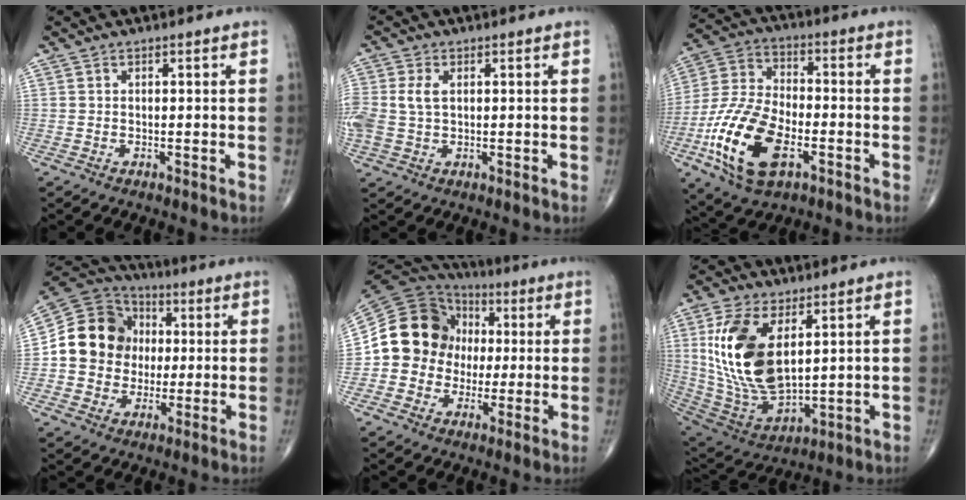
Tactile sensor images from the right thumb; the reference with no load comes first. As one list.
[{"total": 5.9, "force": [0.8, 3.8, 4.5], "torque": [-0.120, 0.010, 0.021]}, {"total": 18.3, "force": [-6.4, 9.3, 14.3], "torque": [-0.287, 0.017, -0.118]}, {"total": 14.2, "force": [0.5, 12.8, 6.3], "torque": [-0.084, 0.024, 0.004]}, {"total": 15.3, "force": [0.1, 13.7, 6.8], "torque": [-0.101, 0.034, -0.002]}, {"total": 18.9, "force": [5.1, 9.7, 15.5], "torque": [-0.298, -0.027, 0.111]}]